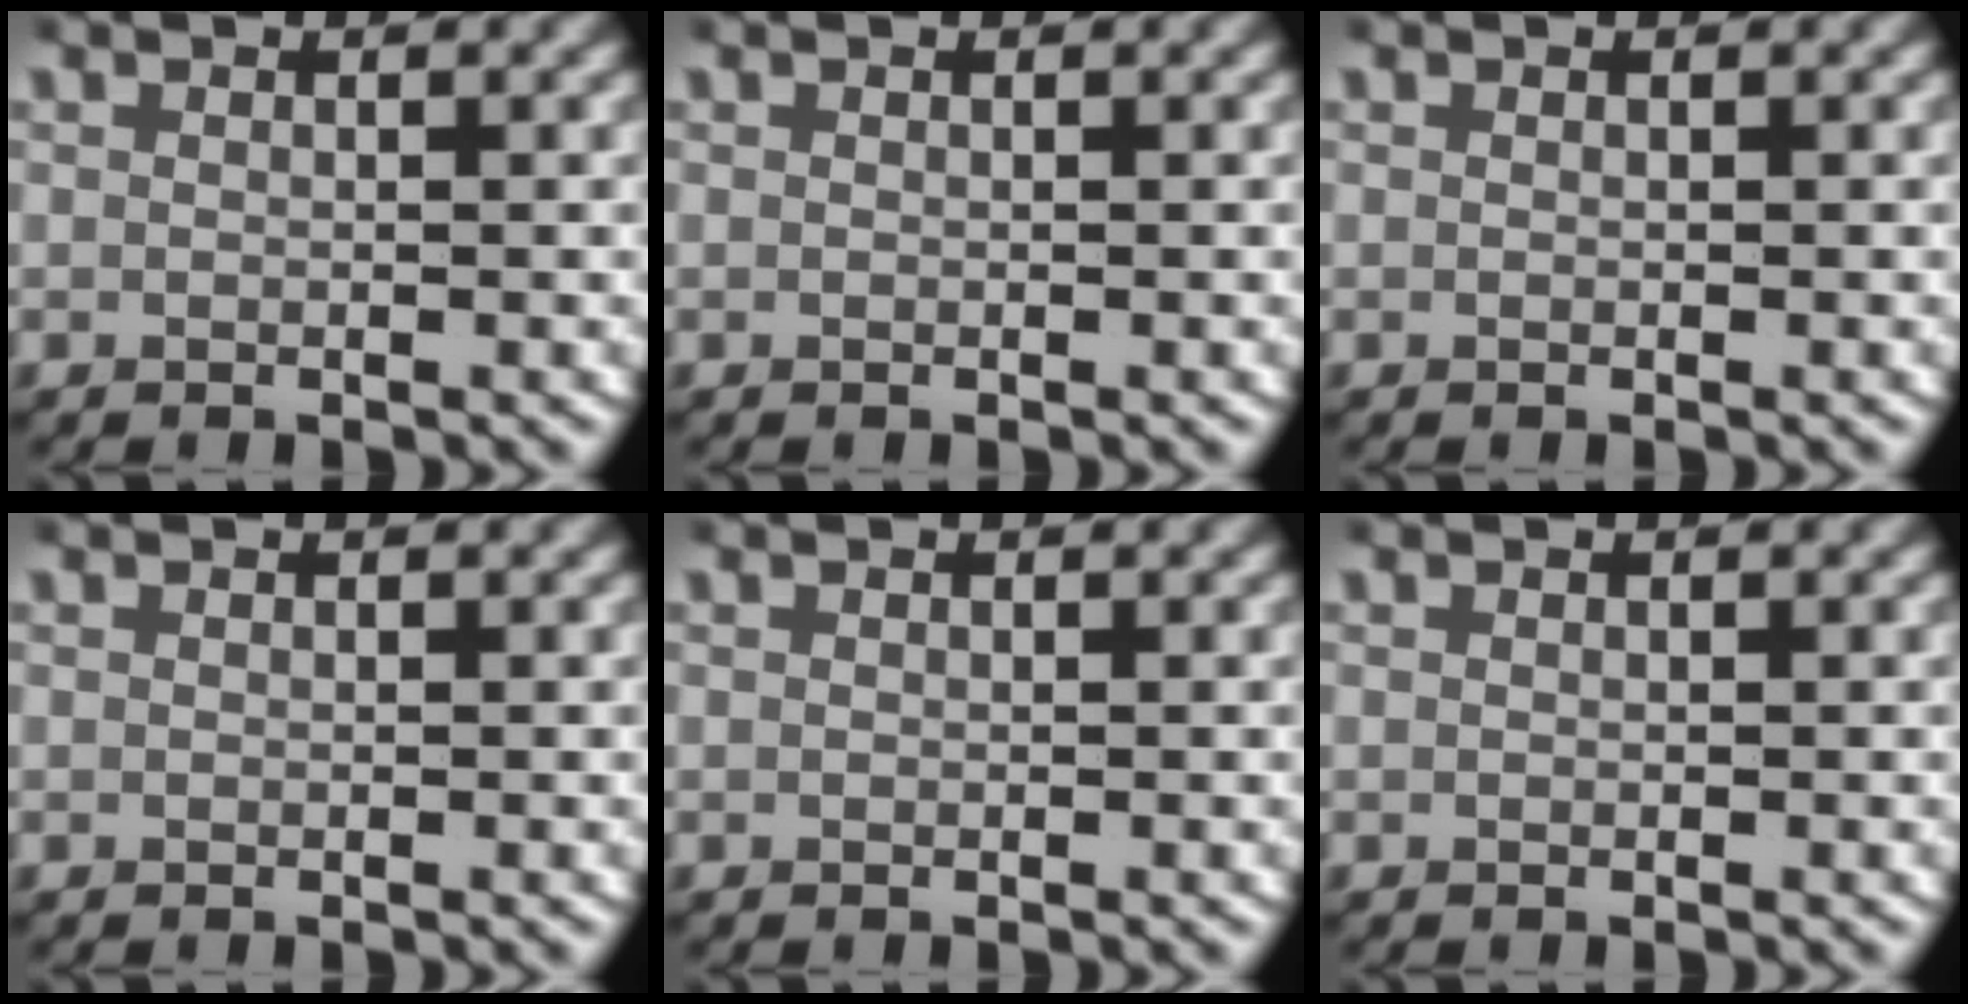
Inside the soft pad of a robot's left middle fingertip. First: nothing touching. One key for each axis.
{"total": 0.0}
{"total": 0.0}
{"total": 0.0}
{"total": 0.0}
{"total": 0.0}